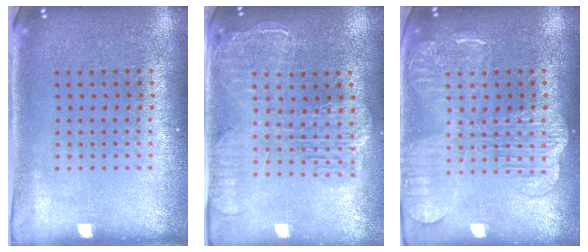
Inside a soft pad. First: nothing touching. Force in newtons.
{"total": 2.5, "press": 2.2, "slide": 1.2}
{"total": 3.9, "press": 3.9, "slide": 0.5}